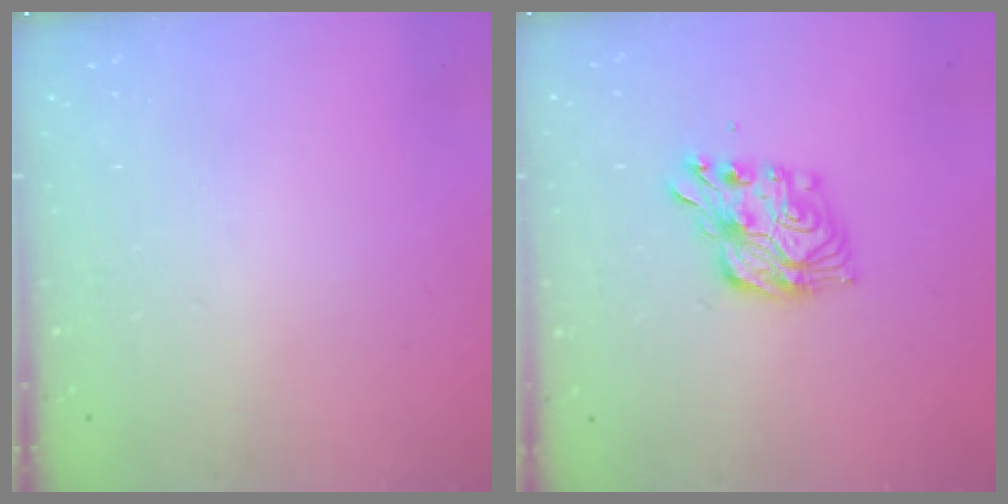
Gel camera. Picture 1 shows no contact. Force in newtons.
{"total": 11.8, "press": 11.8, "slide": 0.4}